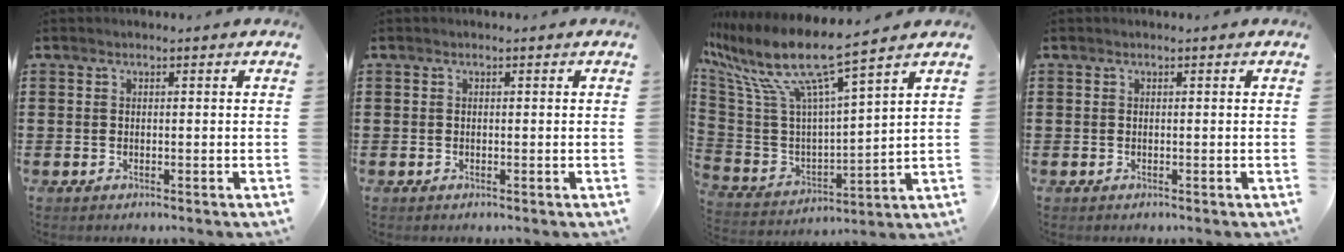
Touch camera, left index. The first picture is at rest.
{"total": 0.0}
{"total": 10.7, "force": [7.8, 1.1, 7.2], "torque": [-0.170, -0.055, 0.127]}
{"total": 0.0}